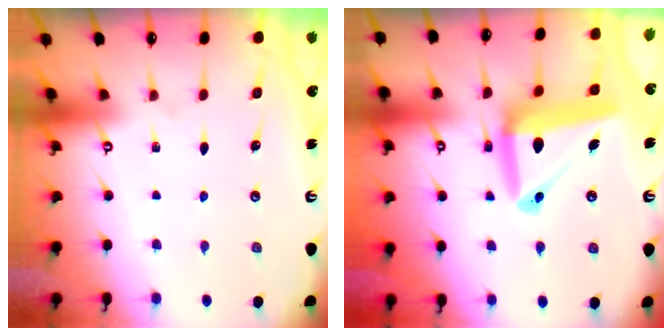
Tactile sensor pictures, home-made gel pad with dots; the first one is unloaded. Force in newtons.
{"total": 16.0, "press": 15.8, "slide": 2.2}